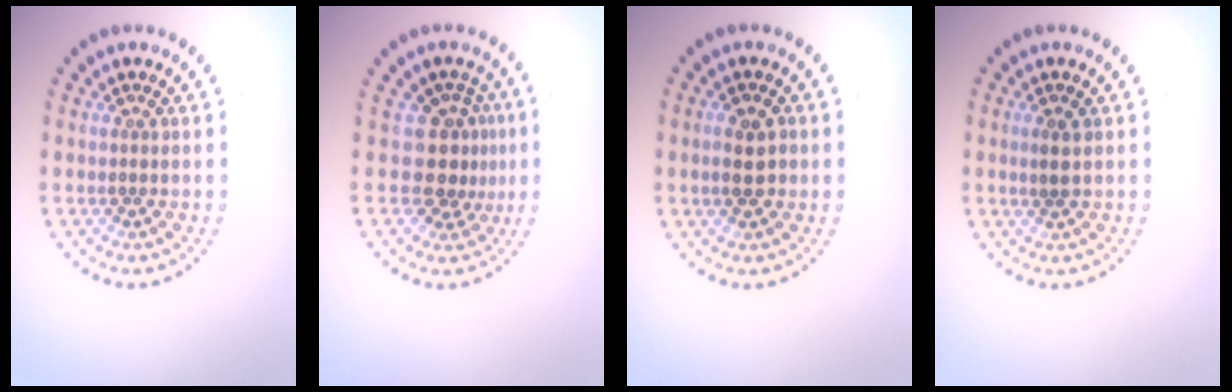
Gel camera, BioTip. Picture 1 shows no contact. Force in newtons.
{"total": 3.1, "press": 2.2, "slide": 2.2}
{"total": 2.6, "press": 2.6, "slide": 0.2}
{"total": 1.2, "press": 1.1, "slide": 0.4}